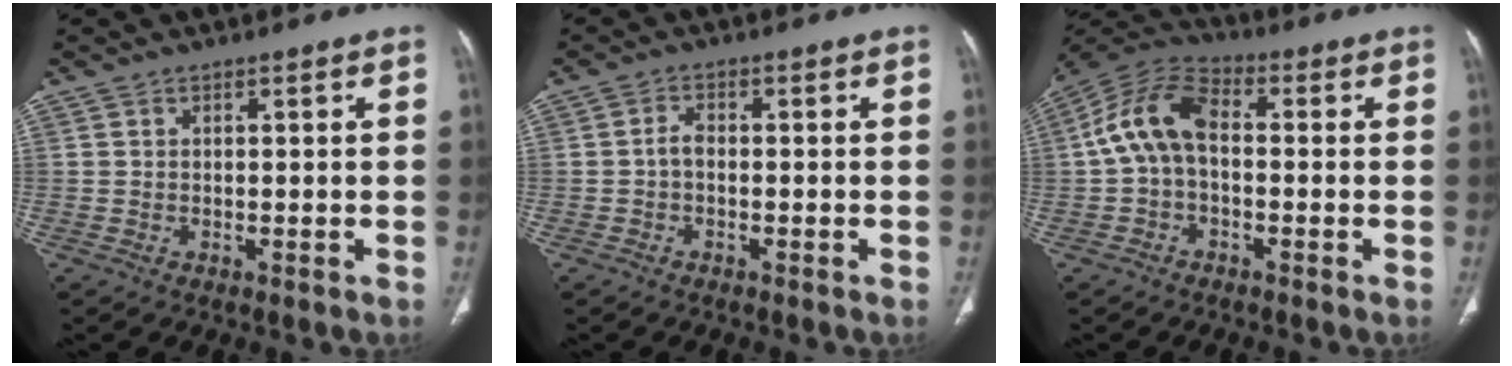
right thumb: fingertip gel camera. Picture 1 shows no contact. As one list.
[{"total": 1.9, "force": [-0.5, 1.1, 1.5], "torque": [-0.027, 0.008, -0.014]}, {"total": 10.7, "force": [0.0, 6.6, 8.4], "torque": [-0.163, 0.034, -0.012]}]